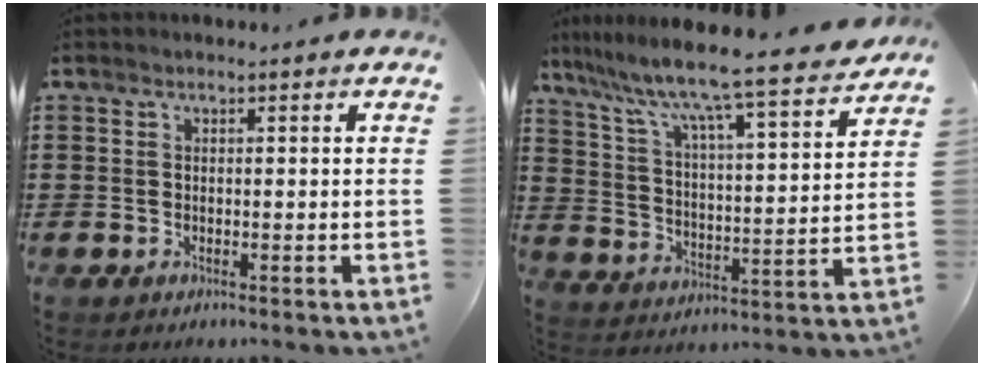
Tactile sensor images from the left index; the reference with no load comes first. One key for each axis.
{"total": 7.9, "fx": 7.0, "fy": -0.6, "fz": 3.5, "tx": -0.099, "ty": -0.062, "tz": 0.110}